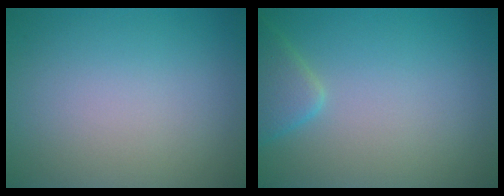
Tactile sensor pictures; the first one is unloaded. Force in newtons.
{"total": 2.4, "press": 2.4, "slide": 0.1}